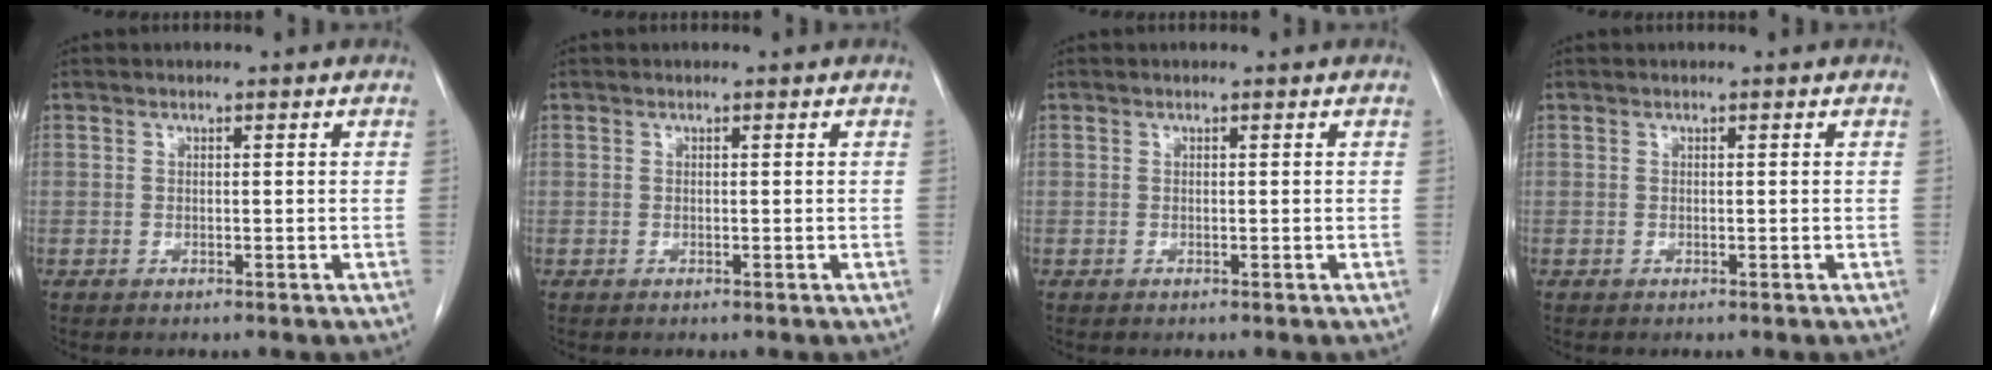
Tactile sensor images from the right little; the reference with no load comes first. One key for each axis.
{"total": 0.0}
{"total": 0.0}
{"total": 0.0}